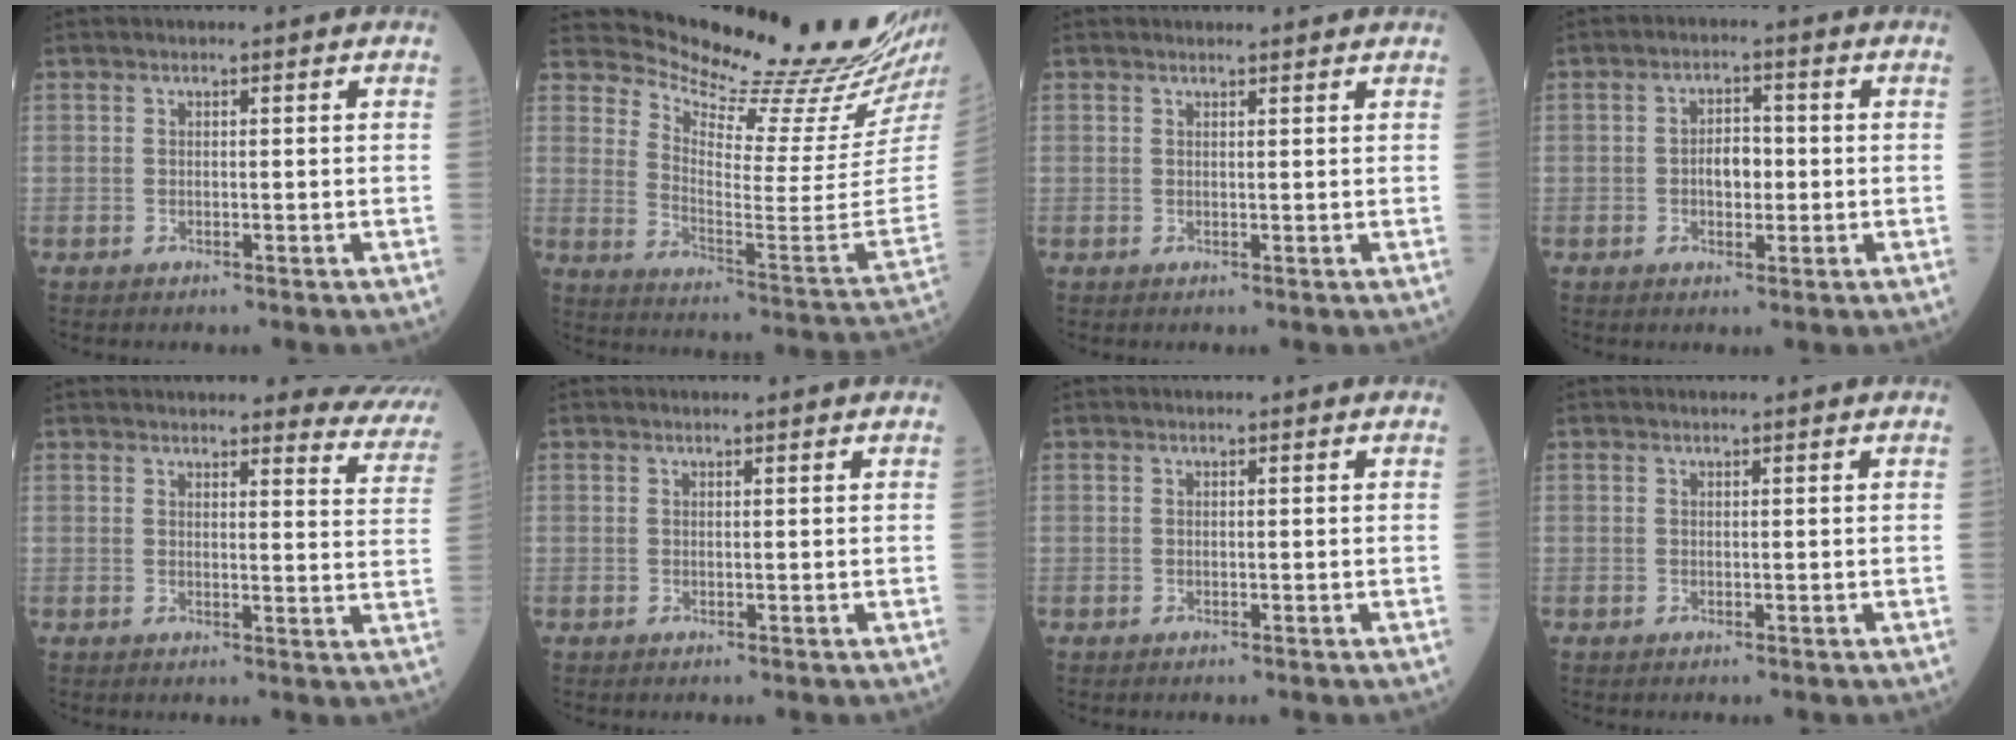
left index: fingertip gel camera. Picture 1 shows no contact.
{"total": 21.5, "force": [20.2, -0.5, 7.3], "torque": [-0.138, -0.120, 0.276]}
{"total": 3.0, "force": [2.9, 0.4, 0.5], "torque": [-0.013, 0.009, 0.032]}
{"total": 3.7, "force": [-0.4, 2.1, 3.1], "torque": [-0.054, 0.011, -0.007]}
{"total": 15.1, "force": [14.7, 2.5, 2.7], "torque": [0.009, -0.062, 0.131]}
{"total": 1.1, "force": [1.1, 0.0, 0.2], "torque": [-0.009, 0.005, 0.014]}
{"total": 0.0}
{"total": 0.5, "force": [0.5, 0.0, 0.1], "torque": [-0.003, 0.001, 0.007]}